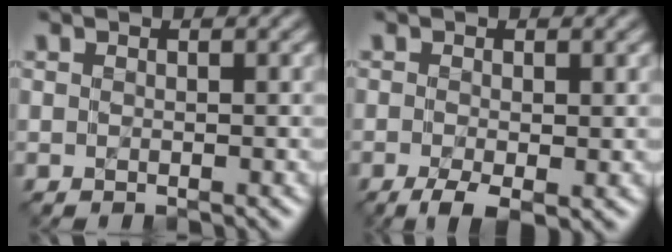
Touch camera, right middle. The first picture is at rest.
{"total": 2.9, "force": [-1.3, 0.9, 2.5], "torque": [-0.049, -0.006, -0.024]}